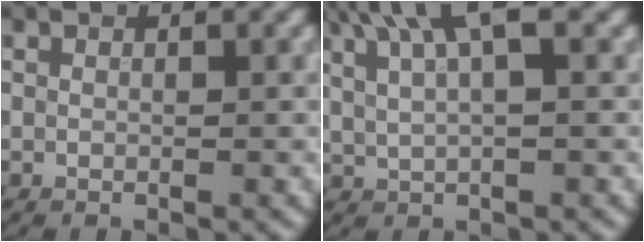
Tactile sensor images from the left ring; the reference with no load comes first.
{"total": 5.7, "force": [3.3, 1.5, 4.5], "torque": [-0.082, 0.012, 0.061]}